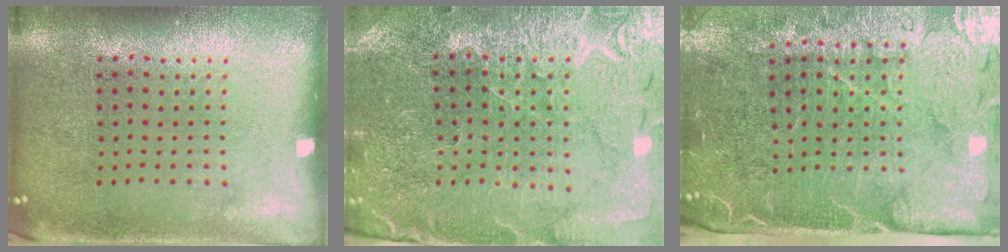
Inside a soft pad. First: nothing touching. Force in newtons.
{"total": 1.8, "press": 1.8, "slide": 0.2}
{"total": 4.8, "press": 4.0, "slide": 2.7}